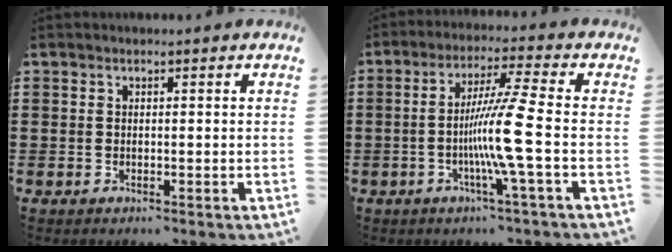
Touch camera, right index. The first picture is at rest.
{"total": 9.2, "force": [-2.2, -1.4, 8.8], "torque": [-0.167, -0.017, -0.050]}